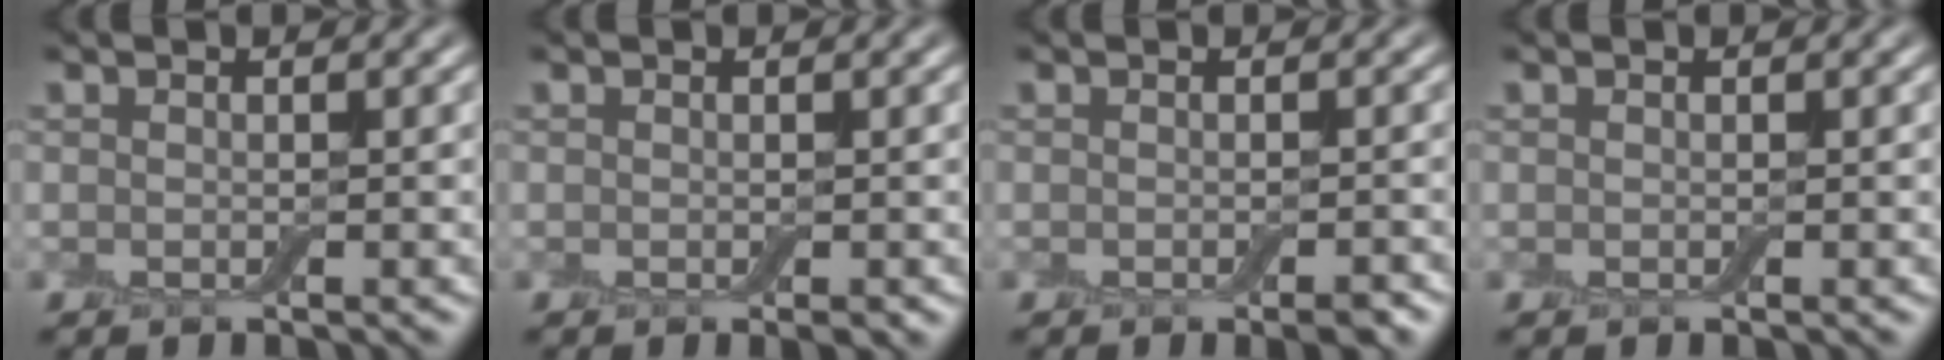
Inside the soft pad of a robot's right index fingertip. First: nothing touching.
{"total": 0.6, "force": [-0.2, 0.2, 0.6], "torque": [-0.009, -0.002, -0.003]}
{"total": 1.5, "force": [-0.9, 0.4, 1.2], "torque": [-0.015, -0.001, -0.010]}
{"total": 0.0}